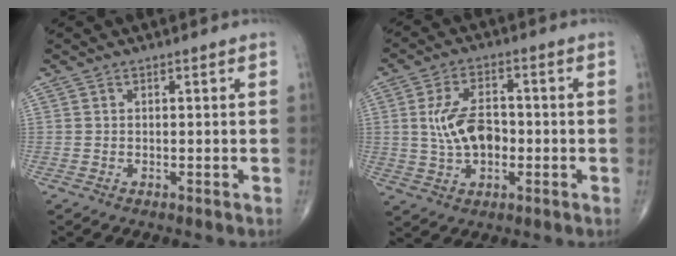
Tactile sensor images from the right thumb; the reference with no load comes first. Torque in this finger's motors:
{"motor_torque": [-0.17, 0.77, 0.92, -0.07, 0.26]}